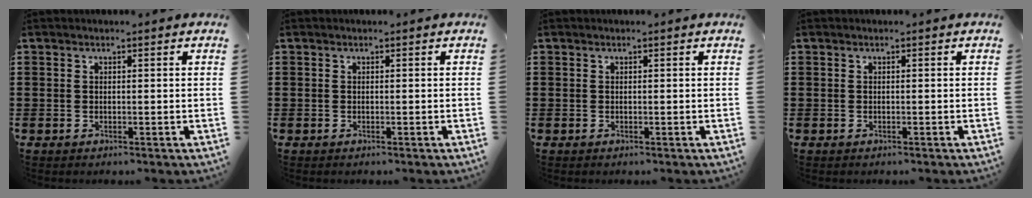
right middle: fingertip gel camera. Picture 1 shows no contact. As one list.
[{"total": 0.0}, {"total": 0.0}, {"total": 0.0}]